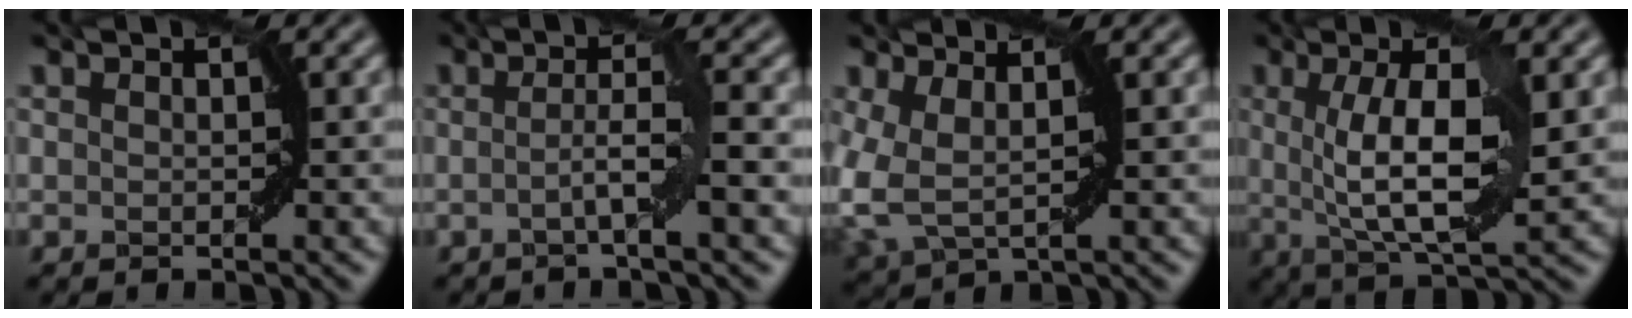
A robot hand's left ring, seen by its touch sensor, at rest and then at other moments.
{"total": 3.4, "force": [-0.6, 0.3, 3.3], "torque": [-0.053, 0.001, -0.016]}
{"total": 3.9, "force": [0.6, 1.9, 3.4], "torque": [-0.094, -0.004, 0.013]}
{"total": 8.2, "force": [1.1, 2.2, 7.8], "torque": [-0.125, 0.001, 0.020]}